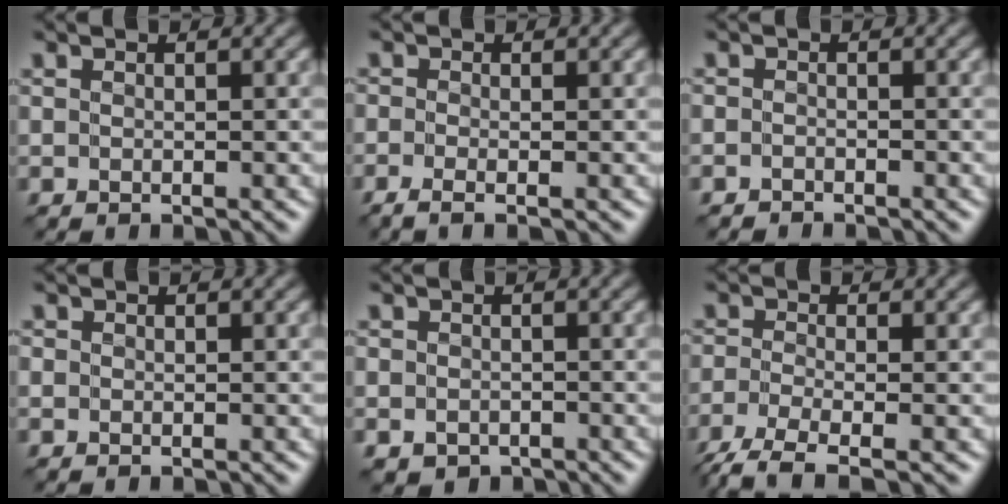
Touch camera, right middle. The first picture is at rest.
{"total": 1.6, "force": [-1.2, 0.2, 1.1], "torque": [-0.027, -0.005, -0.030]}
{"total": 1.1, "force": [-1.0, 0.1, -0.3], "torque": [0.008, 0.002, -0.023]}
{"total": 0.0}
{"total": 1.6, "force": [-1.1, 1.1, 0.4], "torque": [-0.002, -0.003, -0.021]}
{"total": 4.1, "force": [-3.1, 0.8, 2.6], "torque": [-0.055, -0.011, -0.071]}